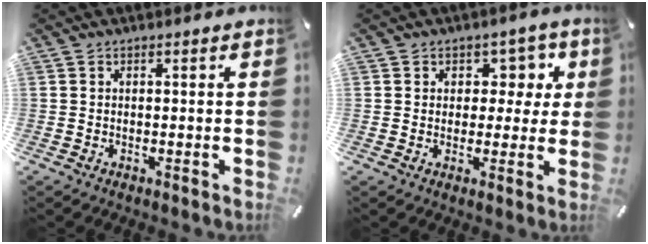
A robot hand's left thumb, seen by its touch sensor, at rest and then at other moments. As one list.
[{"total": 7.0, "force": [2.0, 6.2, 2.7], "torque": [-0.024, -0.011, 0.031]}]